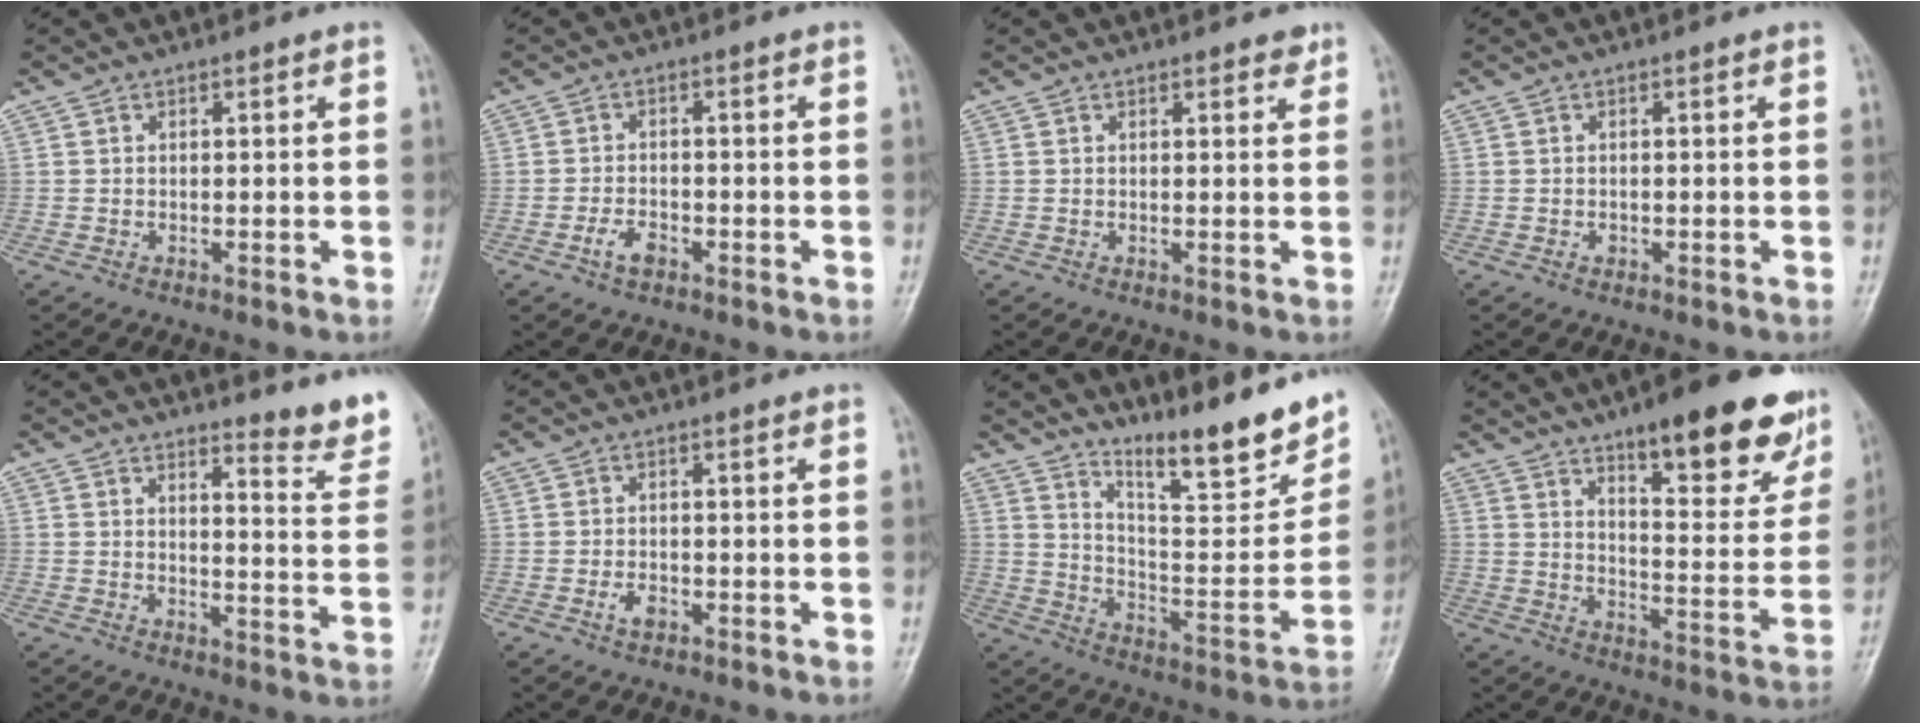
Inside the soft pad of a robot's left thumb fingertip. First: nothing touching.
{"total": 3.2, "force": [-1.8, 1.7, 2.0], "torque": [-0.039, 0.013, -0.032]}
{"total": 1.9, "force": [1.4, 0.8, 1.0], "torque": [-0.003, -0.006, 0.013]}
{"total": 0.7, "force": [-0.2, 0.5, 0.4], "torque": [-0.005, 0.003, -0.003]}
{"total": 8.1, "force": [7.0, 1.3, 3.9], "torque": [-0.030, -0.069, 0.081]}
{"total": 2.2, "force": [-0.9, 1.3, 1.5], "torque": [-0.027, 0.005, -0.016]}
{"total": 19.1, "force": [14.1, 4.1, 12.2], "torque": [-0.142, -0.095, 0.226]}
{"total": 20.5, "force": [13.0, 6.1, 14.6], "torque": [-0.150, -0.064, 0.184]}